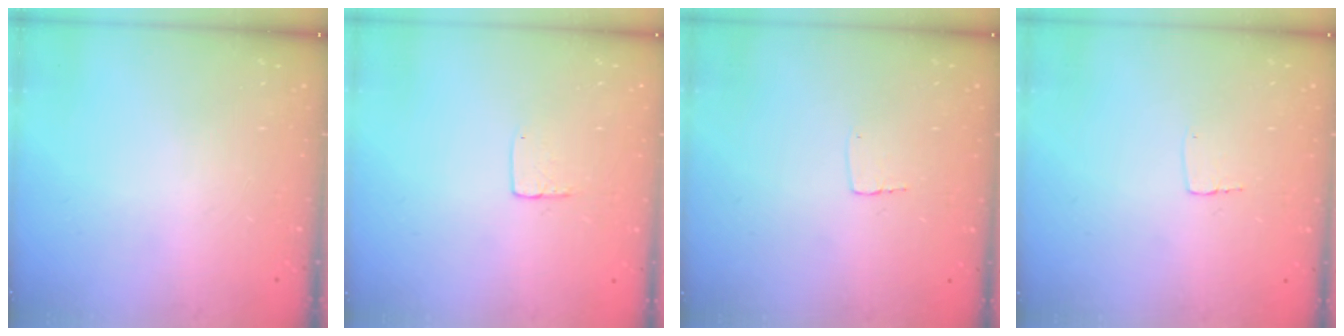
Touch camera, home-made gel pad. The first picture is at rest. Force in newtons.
{"total": 3.9, "press": 3.9, "slide": 0.3}
{"total": 2.7, "press": 2.7, "slide": 0.1}
{"total": 2.7, "press": 2.7, "slide": 0.1}